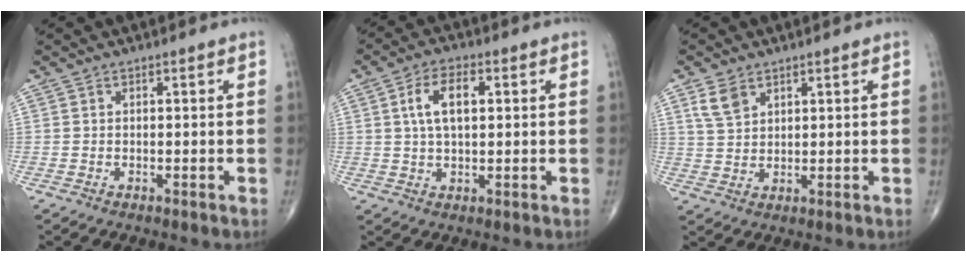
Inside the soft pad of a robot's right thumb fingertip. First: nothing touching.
{"total": 7.5, "force": [1.8, 3.8, 6.2], "torque": [-0.111, 0.009, 0.033]}
{"total": 4.6, "force": [2.7, 2.8, 2.4], "torque": [-0.040, -0.009, 0.060]}